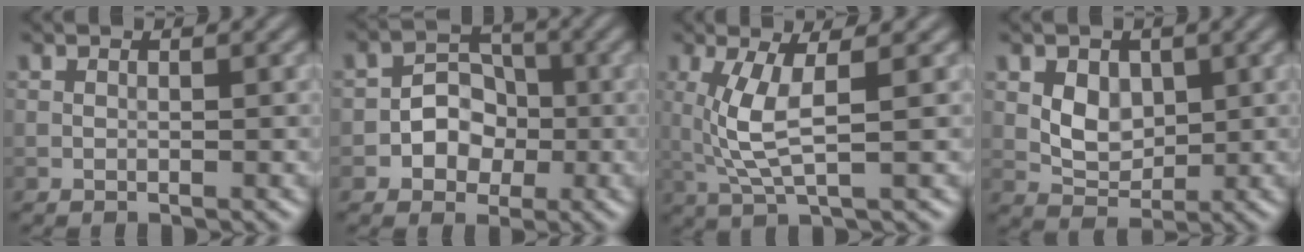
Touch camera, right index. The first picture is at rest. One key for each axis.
{"total": 3.7, "fx": -1.0, "fy": 3.1, "fz": 1.8, "tx": -0.008, "ty": 0.006, "tz": -0.026}
{"total": 4.3, "fx": 0.5, "fy": 1.0, "fz": 4.1, "tx": -0.100, "ty": -0.001, "tz": 0.015}
{"total": 3.4, "fx": 0.7, "fy": 2.5, "fz": 2.2, "tx": -0.037, "ty": -0.003, "tz": 0.013}